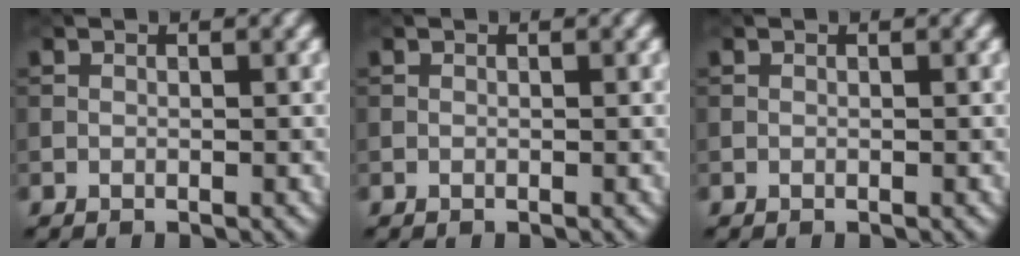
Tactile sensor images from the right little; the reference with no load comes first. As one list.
[{"total": 0.0}, {"total": 0.0}]